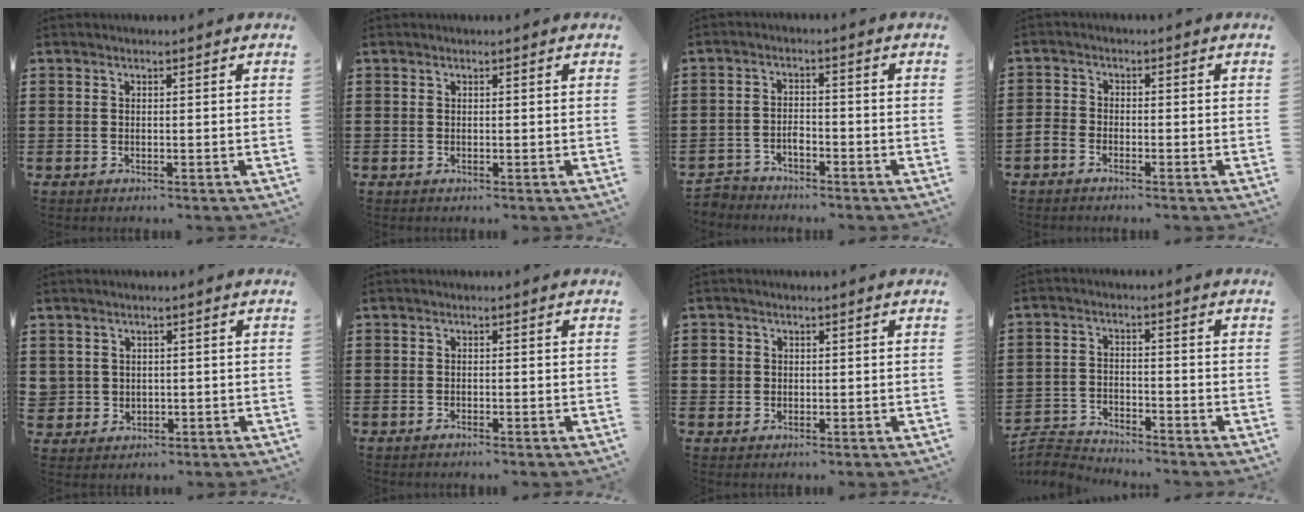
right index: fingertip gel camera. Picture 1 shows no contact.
{"total": 0.0}
{"total": 2.3, "force": [-2.0, 1.0, 0.3], "torque": [-0.013, 0.005, -0.043]}
{"total": 1.7, "force": [-1.6, 0.6, 0.3], "torque": [-0.010, 0.003, -0.032]}
{"total": 2.0, "force": [0.6, 1.9, 0.0], "torque": [-0.010, 0.008, 0.011]}
{"total": 0.6, "force": [-0.5, 0.0, 0.2], "torque": [-0.006, -0.002, -0.009]}
{"total": 1.9, "force": [0.0, 1.8, 0.4], "torque": [-0.014, 0.008, -0.001]}
{"total": 3.6, "force": [-3.6, 0.4, 0.2], "torque": [-0.024, -0.004, -0.081]}